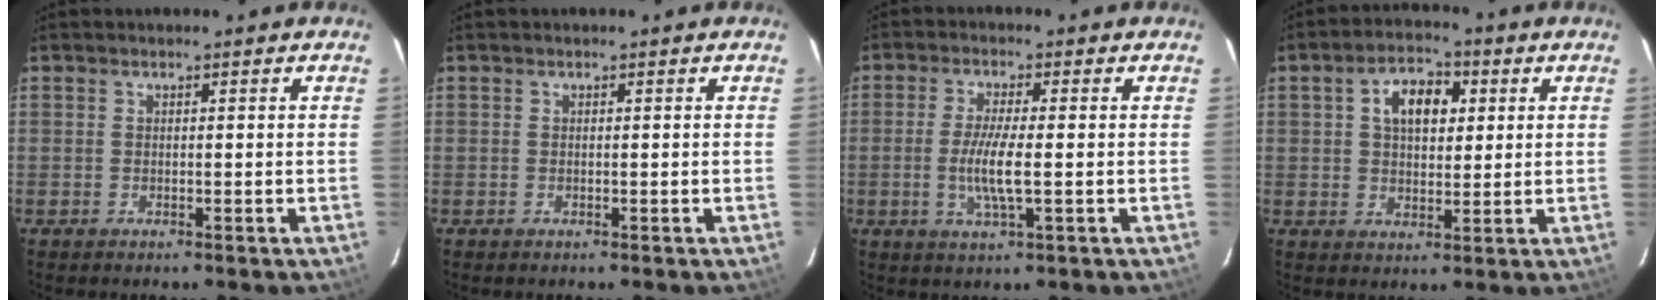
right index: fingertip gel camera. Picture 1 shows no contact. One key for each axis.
{"total": 0.0}
{"total": 6.4, "fx": -1.0, "fy": 0.6, "fz": 6.3, "tx": -0.123, "ty": -0.007, "tz": -0.021}
{"total": 7.9, "fx": 2.3, "fy": 4.8, "fz": 5.9, "tx": -0.097, "ty": 0.026, "tz": 0.040}